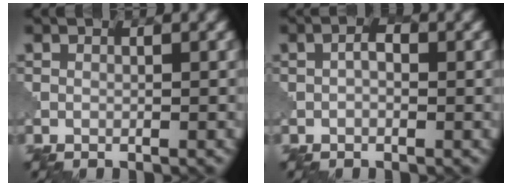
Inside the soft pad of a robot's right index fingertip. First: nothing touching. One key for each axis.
{"total": 1.7, "fx": 0.1, "fy": 1.0, "fz": 1.4, "tx": -0.016, "ty": -0.002, "tz": -0.001}